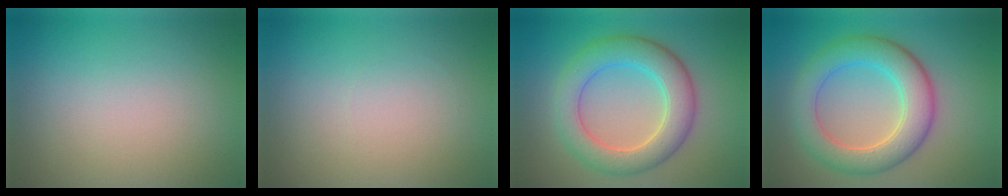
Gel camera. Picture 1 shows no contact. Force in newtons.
{"total": 0.0}
{"total": 6.5, "press": 6.5, "slide": 0.3}
{"total": 6.6, "press": 6.6, "slide": 0.3}